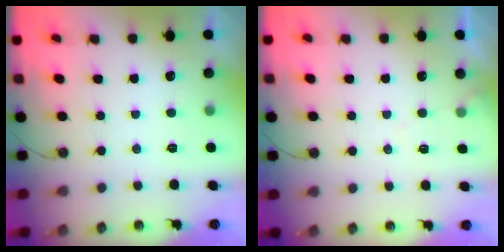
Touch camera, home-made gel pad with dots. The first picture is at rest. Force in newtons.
{"total": 4.3, "press": 4.2, "slide": 0.8}